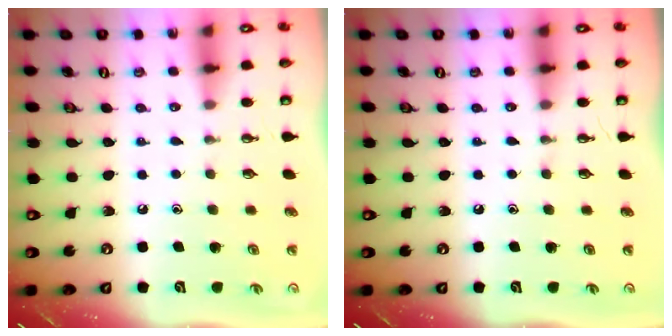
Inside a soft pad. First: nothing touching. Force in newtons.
{"total": 0.0}